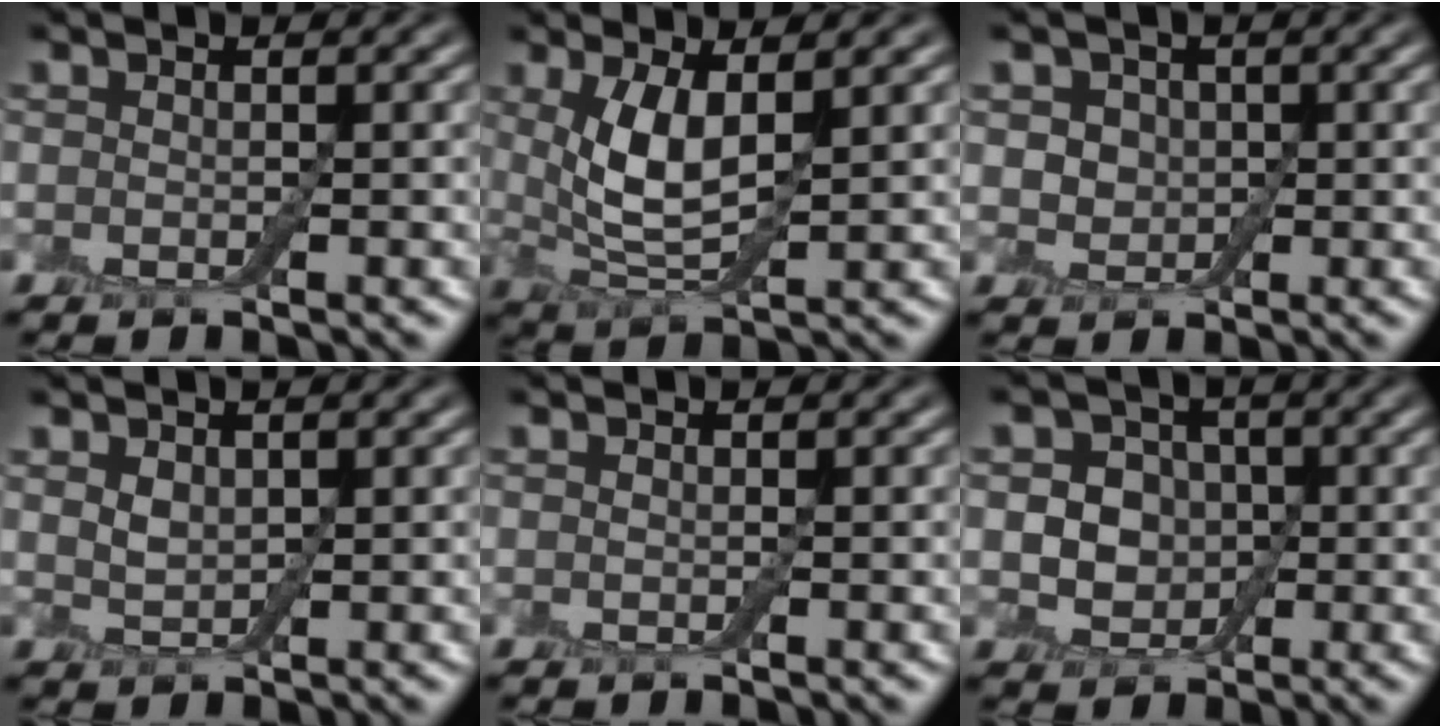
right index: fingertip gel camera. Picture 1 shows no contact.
{"total": 5.1, "force": [1.3, 2.0, 4.5], "torque": [-0.101, -0.004, 0.031]}
{"total": 2.7, "force": [0.7, 2.2, 1.2], "torque": [-0.018, 0.006, 0.003]}
{"total": 1.4, "force": [0.8, 0.8, 0.8], "torque": [-0.020, 0.000, 0.019]}
{"total": 0.0}
{"total": 3.9, "force": [0.0, 3.4, 2.0], "torque": [-0.020, -0.001, -0.015]}